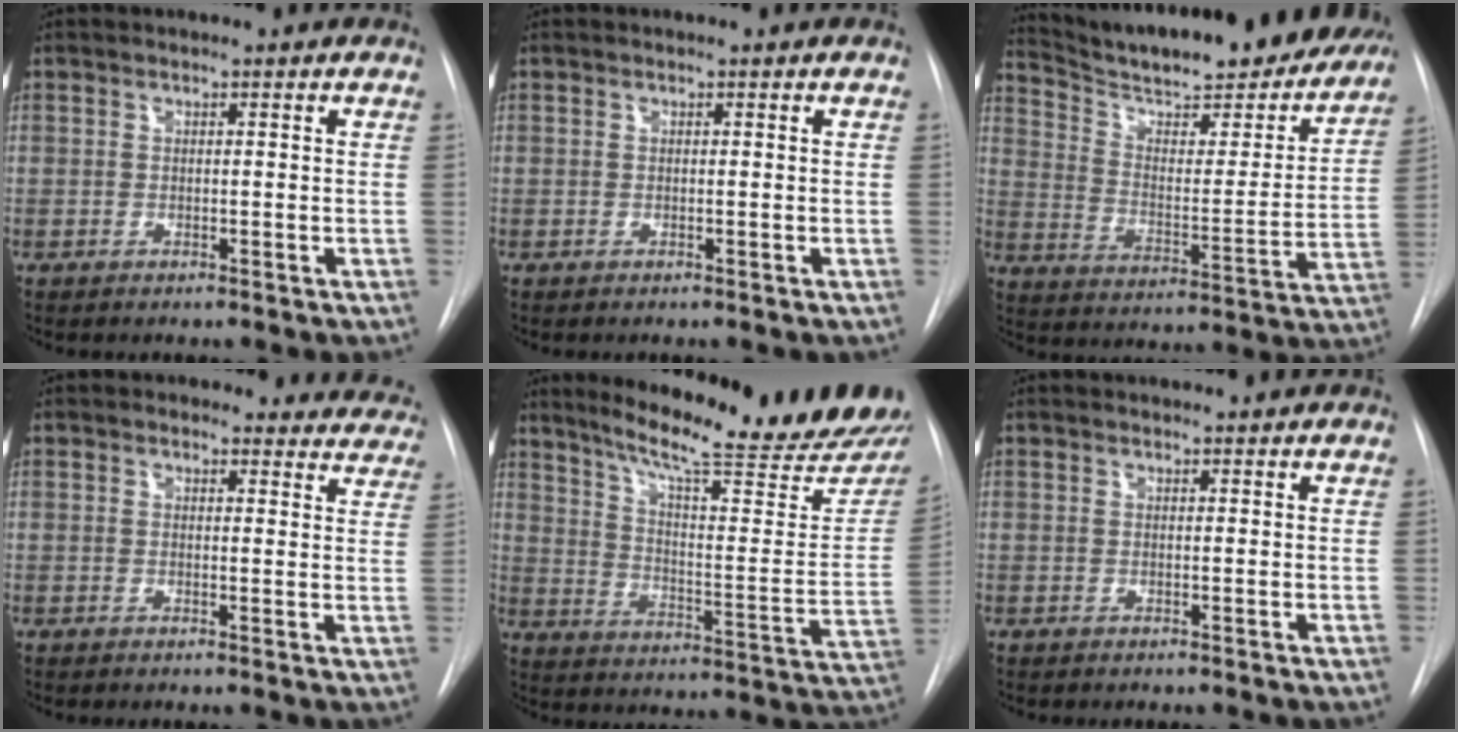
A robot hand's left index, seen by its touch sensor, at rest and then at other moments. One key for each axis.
{"total": 0.0}
{"total": 27.4, "fx": 24.3, "fy": 5.0, "fz": 11.6, "tx": -0.185, "ty": -0.058, "tz": 0.326}
{"total": 9.4, "fx": 8.8, "fy": 3.3, "fz": -0.1, "tx": 0.055, "ty": -0.037, "tz": 0.052}
{"total": 23.0, "fx": 20.4, "fy": 0.4, "fz": 10.6, "tx": -0.162, "ty": -0.102, "tz": 0.269}
{"total": 1.3, "fx": 1.3, "fy": 0.3, "fz": 0.2, "tx": -0.008, "ty": 0.011, "tz": 0.016}